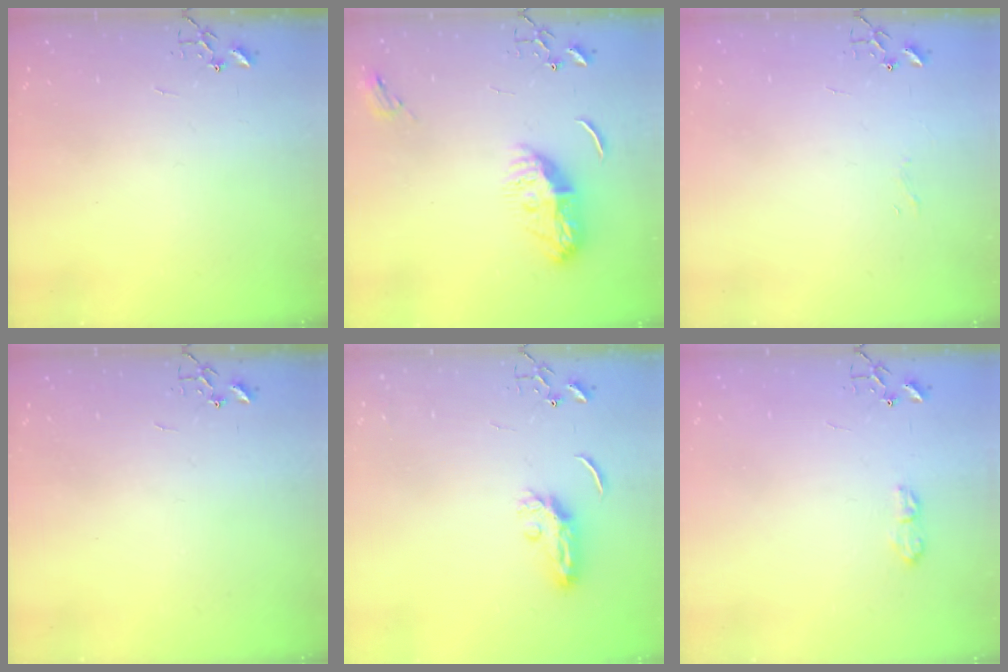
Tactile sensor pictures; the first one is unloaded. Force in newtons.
{"total": 11.6, "press": 11.6, "slide": 0.3}
{"total": 3.3, "press": 3.3, "slide": 0.3}
{"total": 0.0}
{"total": 5.6, "press": 5.6, "slide": 0.5}
{"total": 7.0, "press": 7.0, "slide": 0.8}